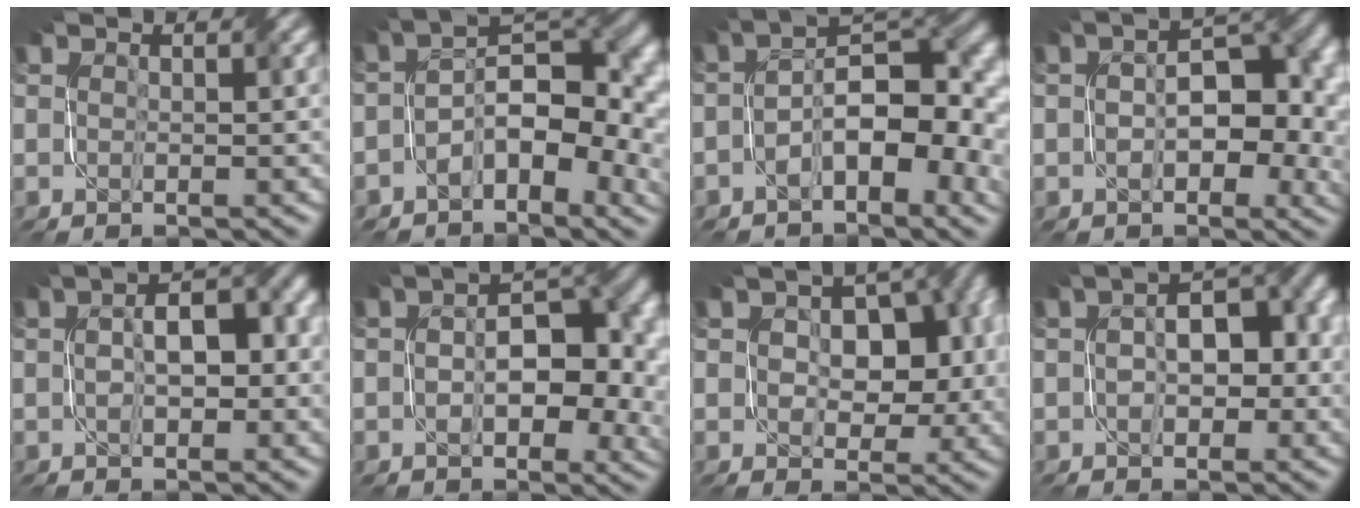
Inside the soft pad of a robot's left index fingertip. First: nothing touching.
{"total": 8.8, "force": [-2.2, 4.5, 7.2], "torque": [-0.101, 0.011, -0.043]}
{"total": 8.1, "force": [-2.1, 3.5, 7.0], "torque": [-0.105, 0.015, -0.041]}
{"total": 7.6, "force": [-0.3, 4.3, 6.2], "torque": [-0.081, 0.007, -0.007]}
{"total": 5.0, "force": [-0.3, 2.3, 4.4], "torque": [-0.070, 0.008, -0.008]}
{"total": 8.2, "force": [-0.2, 4.5, 6.9], "torque": [-0.094, 0.007, -0.005]}
{"total": 8.5, "force": [0.8, 5.3, 6.6], "torque": [-0.089, 0.002, 0.016]}
{"total": 6.0, "force": [-0.9, 3.3, 4.9], "torque": [-0.064, 0.016, -0.019]}